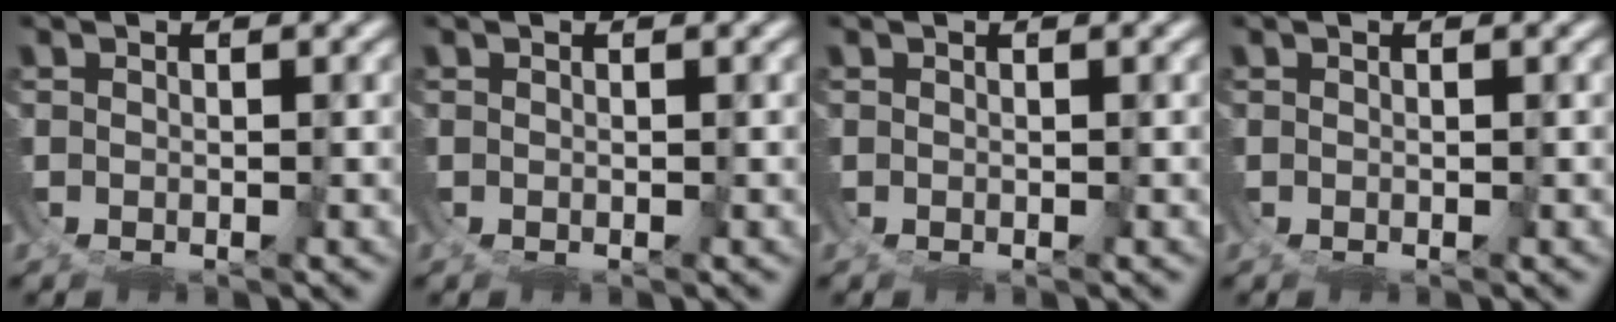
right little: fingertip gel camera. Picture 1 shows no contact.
{"total": 0.0}
{"total": 0.0}
{"total": 0.0}